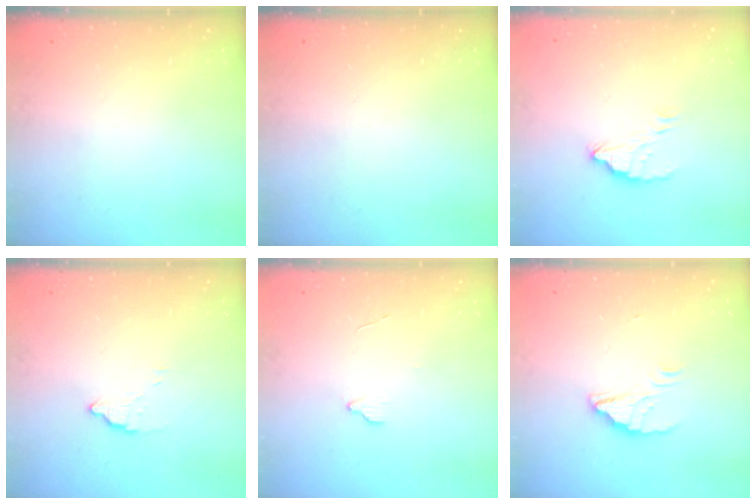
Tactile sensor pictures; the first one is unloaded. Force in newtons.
{"total": 0.0}
{"total": 4.0, "press": 4.0, "slide": 0.1}
{"total": 2.4, "press": 2.4, "slide": 0.0}
{"total": 3.4, "press": 3.4, "slide": 0.2}
{"total": 2.7, "press": 2.7, "slide": 0.1}